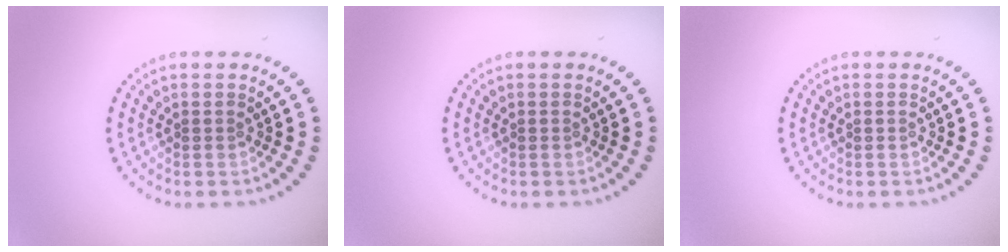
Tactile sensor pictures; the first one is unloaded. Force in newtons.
{"total": 0.0}
{"total": 0.0}